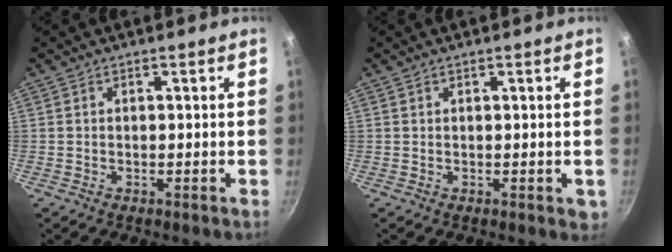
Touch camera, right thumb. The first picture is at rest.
{"total": 1.8, "force": [0.1, 1.1, 1.4], "torque": [-0.010, 0.000, 0.003]}